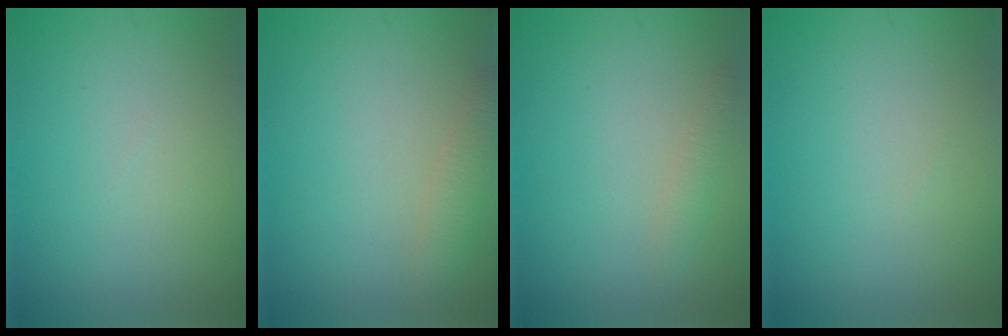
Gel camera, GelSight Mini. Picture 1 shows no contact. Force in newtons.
{"total": 1.9, "press": 1.9, "slide": 0.1}
{"total": 1.1, "press": 1.1, "slide": 0.1}
{"total": 0.0}